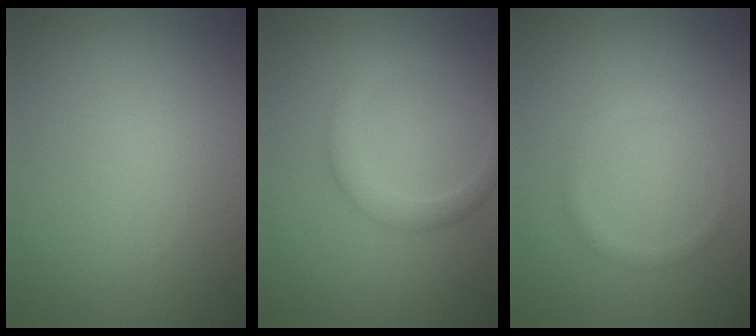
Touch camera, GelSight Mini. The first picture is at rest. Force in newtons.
{"total": 2.1, "press": 2.1, "slide": 0.1}
{"total": 0.9, "press": 0.9, "slide": 0.1}